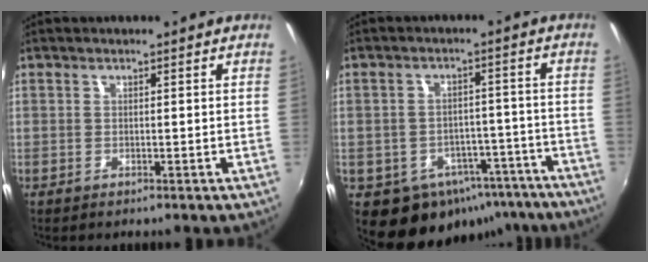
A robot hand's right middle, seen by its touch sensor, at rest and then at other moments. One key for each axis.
{"total": 14.2, "fx": -8.7, "fy": 9.9, "fz": 5.3, "tx": -0.103, "ty": 0.024, "tz": -0.084}